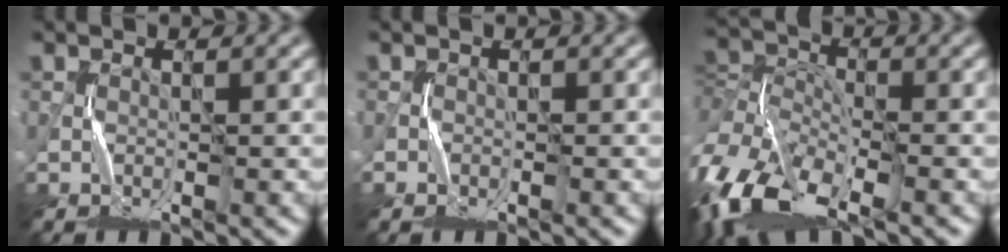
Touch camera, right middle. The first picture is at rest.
{"total": 0.5, "force": [-0.3, 0.2, -0.3], "torque": [0.009, 0.001, -0.006]}
{"total": 10.3, "force": [-5.6, 5.3, 6.8], "torque": [-0.140, -0.006, -0.123]}